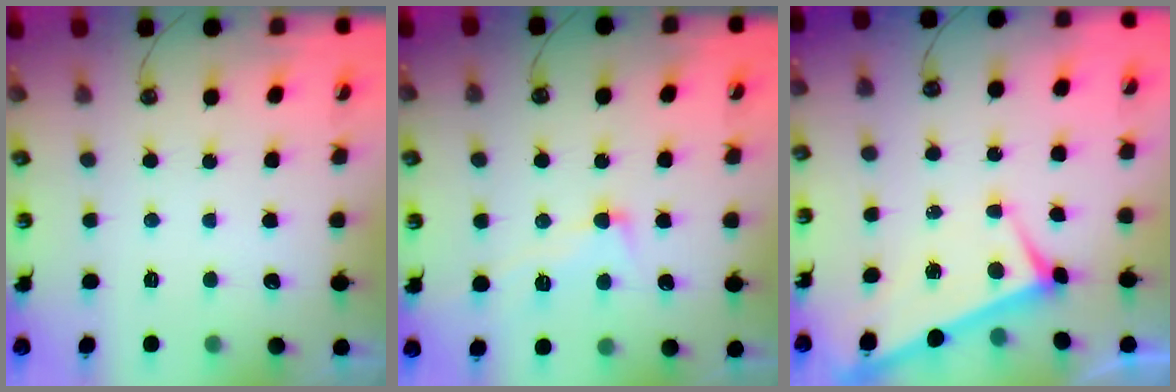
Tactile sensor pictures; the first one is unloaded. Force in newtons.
{"total": 2.9, "press": 2.9, "slide": 0.4}
{"total": 3.4, "press": 3.4, "slide": 0.7}